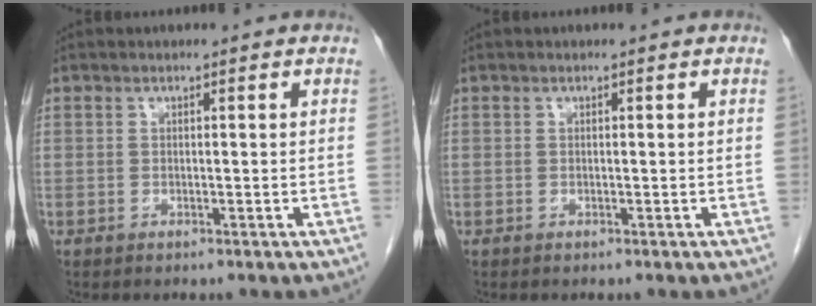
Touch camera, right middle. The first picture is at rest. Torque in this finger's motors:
{"motor_torque": [0.17, 0.05, -0.04, 0.00]}